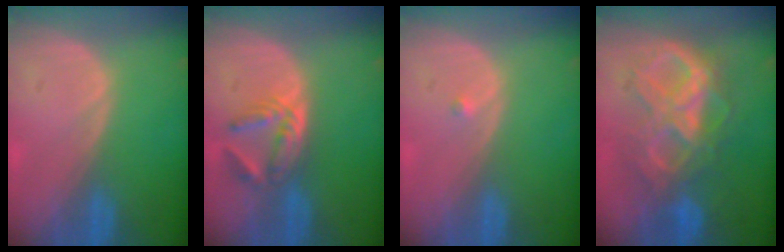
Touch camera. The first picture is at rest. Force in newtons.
{"total": 5.8, "press": 5.0, "slide": 2.9}
{"total": 0.5, "press": 0.4, "slide": 0.3}
{"total": 10.0, "press": 9.9, "slide": 1.0}